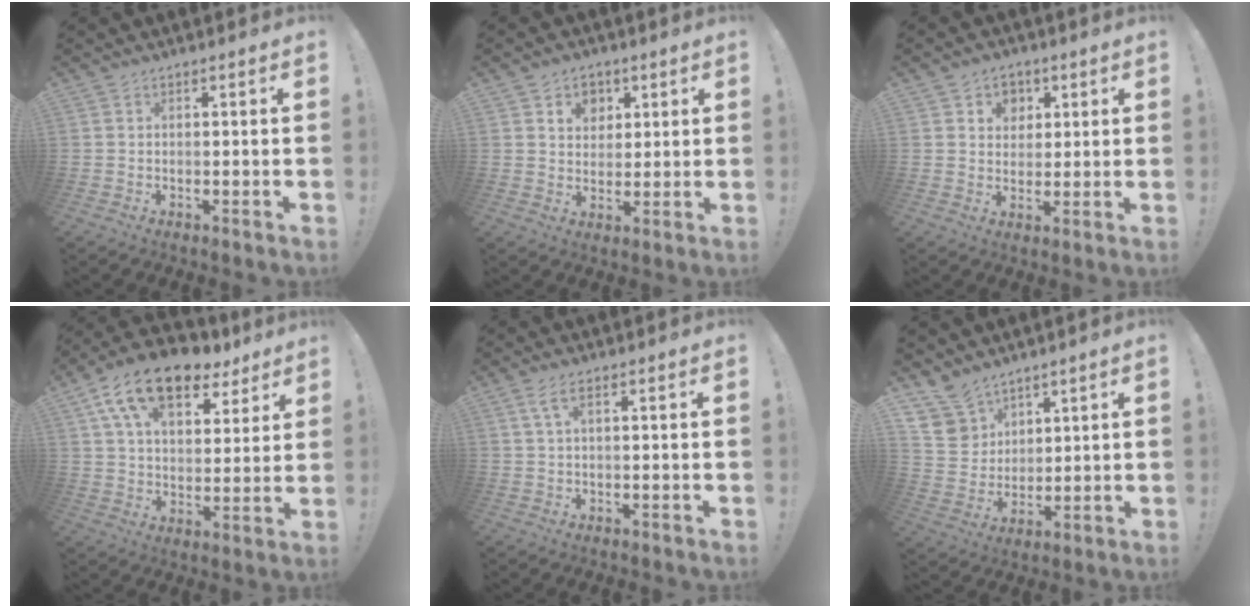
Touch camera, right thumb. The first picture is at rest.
{"total": 7.1, "force": [3.3, 6.0, 2.0], "torque": [-0.022, -0.021, 0.062]}
{"total": 6.5, "force": [2.6, 5.8, 1.4], "torque": [-0.017, -0.018, 0.050]}
{"total": 17.0, "force": [10.4, 8.8, 10.1], "torque": [-0.166, -0.061, 0.184]}
{"total": 3.4, "force": [1.3, 1.0, 2.9], "torque": [-0.050, -0.002, 0.023]}
{"total": 10.1, "force": [7.8, 6.3, 1.6], "torque": [-0.038, -0.057, 0.158]}